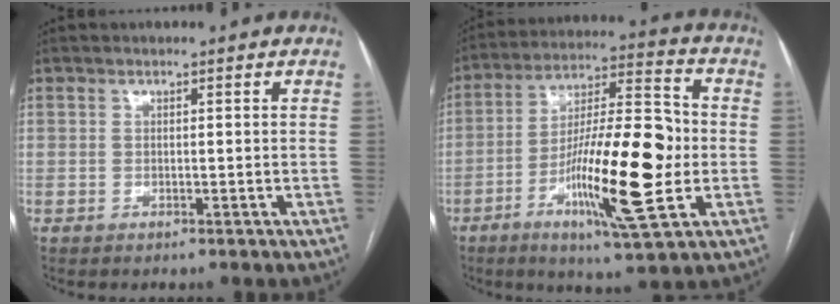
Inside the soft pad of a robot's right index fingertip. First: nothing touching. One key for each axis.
{"total": 19.0, "fx": -4.1, "fy": 2.7, "fz": 18.4, "tx": -0.327, "ty": -0.002, "tz": -0.065}